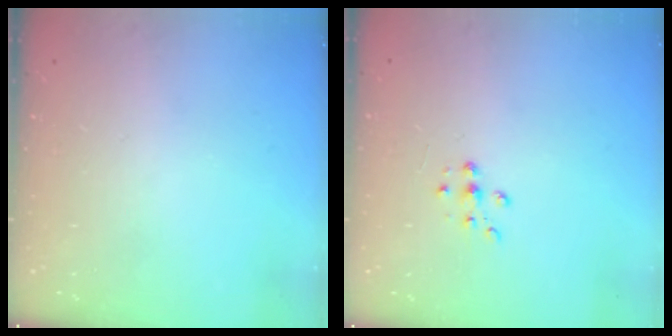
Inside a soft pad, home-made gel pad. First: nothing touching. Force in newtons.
{"total": 7.0, "press": 7.0, "slide": 0.9}